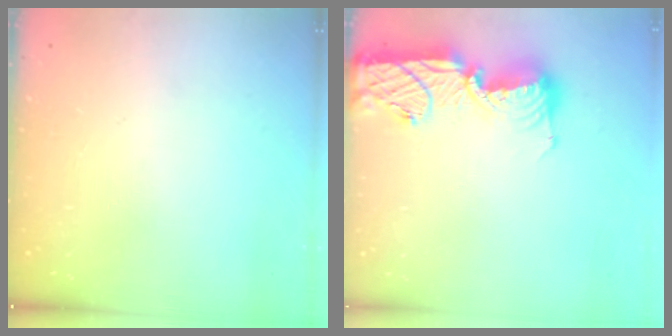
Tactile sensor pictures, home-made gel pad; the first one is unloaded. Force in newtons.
{"total": 17.0, "press": 16.3, "slide": 4.7}